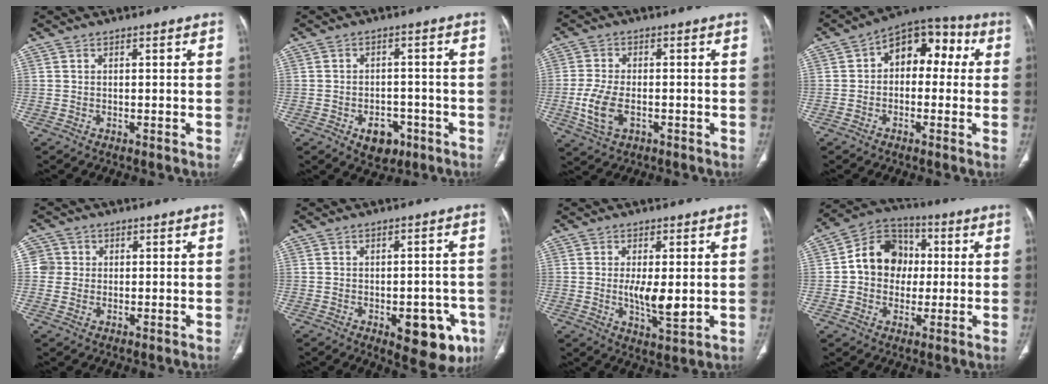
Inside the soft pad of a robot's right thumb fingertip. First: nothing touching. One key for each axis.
{"total": 6.2, "fx": -3.0, "fy": 4.3, "fz": 3.4, "tx": -0.025, "ty": 0.019, "tz": -0.037}
{"total": 7.1, "fx": -1.9, "fy": 4.0, "fz": 5.6, "tx": -0.124, "ty": 0.002, "tz": -0.033}
{"total": 11.1, "fx": 1.4, "fy": 7.4, "fz": 8.1, "tx": -0.066, "ty": 0.039, "tz": 0.003}
{"total": 3.4, "fx": 0.3, "fy": 3.4, "fz": 0.2, "tx": 0.022, "ty": 0.007, "tz": 0.003}
{"total": 11.7, "fx": -4.9, "fy": 5.5, "fz": 9.1, "tx": -0.078, "ty": 0.013, "tz": -0.051}
{"total": 7.1, "fx": 0.0, "fy": 2.4, "fz": 6.7, "tx": -0.117, "ty": -0.018, "tz": 0.004}
{"total": 12.5, "fx": 0.7, "fy": 10.5, "fz": 6.8, "tx": -0.069, "ty": 0.024, "tz": 0.001}